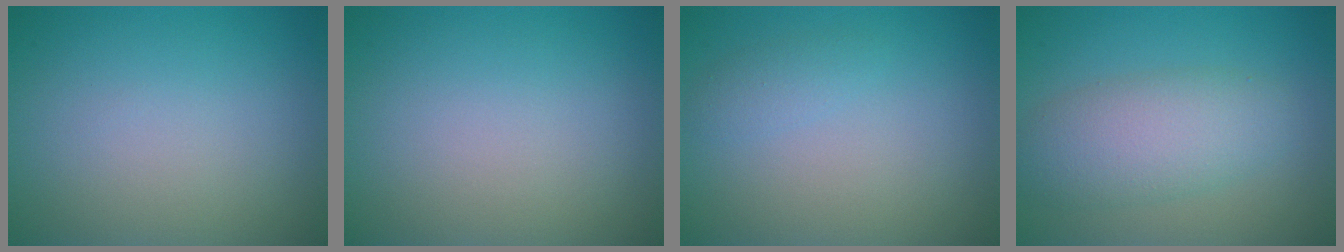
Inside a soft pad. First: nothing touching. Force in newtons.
{"total": 0.0}
{"total": 1.1, "press": 1.1, "slide": 0.0}
{"total": 4.9, "press": 4.9, "slide": 0.0}